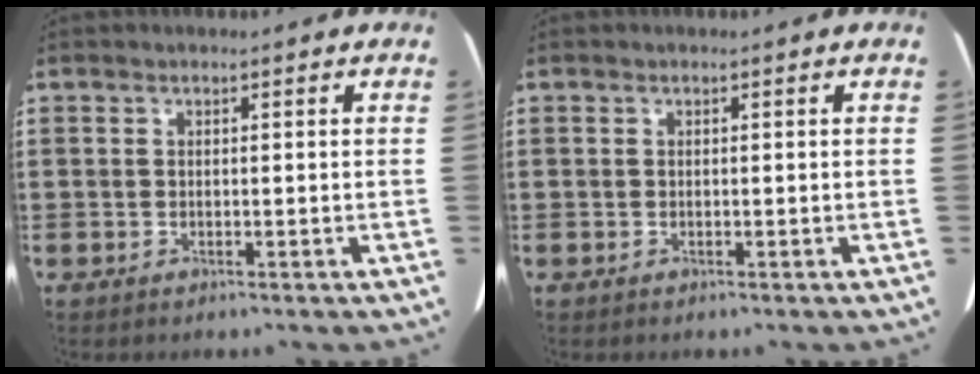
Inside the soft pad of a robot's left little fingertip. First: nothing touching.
{"total": 0.0}